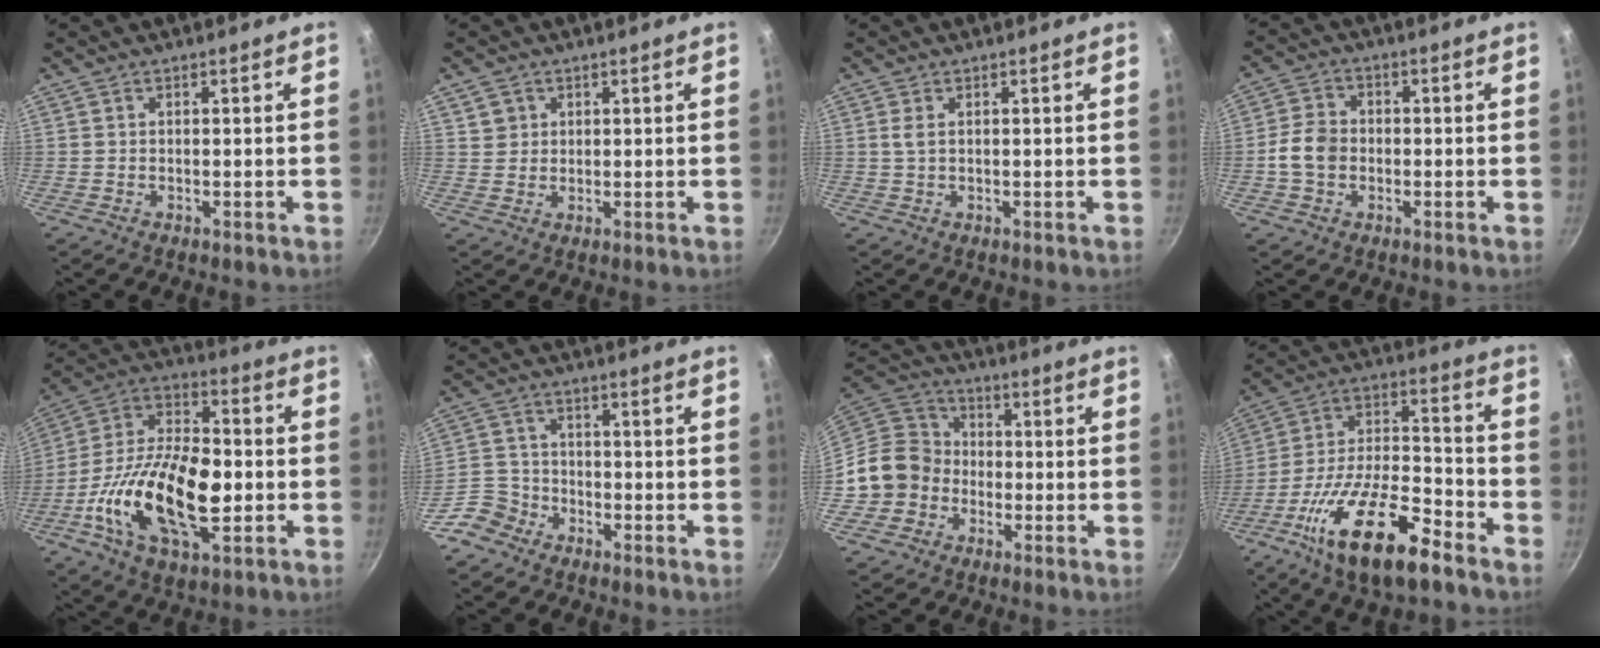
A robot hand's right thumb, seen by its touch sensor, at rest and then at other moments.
{"total": 3.0, "force": [1.3, 2.7, 0.6], "torque": [0.007, 0.005, 0.023]}
{"total": 1.7, "force": [0.5, 0.8, 1.4], "torque": [-0.030, 0.000, 0.011]}
{"total": 6.3, "force": [-1.1, 5.0, 3.6], "torque": [-0.058, 0.017, -0.029]}
{"total": 23.1, "force": [-4.7, 12.0, 19.2], "torque": [-0.336, 0.034, -0.093]}
{"total": 6.9, "force": [-4.9, 4.7, 1.2], "torque": [-0.003, 0.042, -0.105]}
{"total": 11.7, "force": [-3.4, 10.4, 4.0], "torque": [-0.032, 0.048, -0.078]}
{"total": 20.7, "force": [-11.8, 7.6, 15.3], "torque": [-0.258, 0.055, -0.217]}